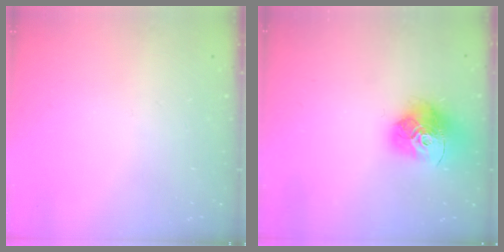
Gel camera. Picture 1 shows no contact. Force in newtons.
{"total": 17.6, "press": 17.5, "slide": 1.9}